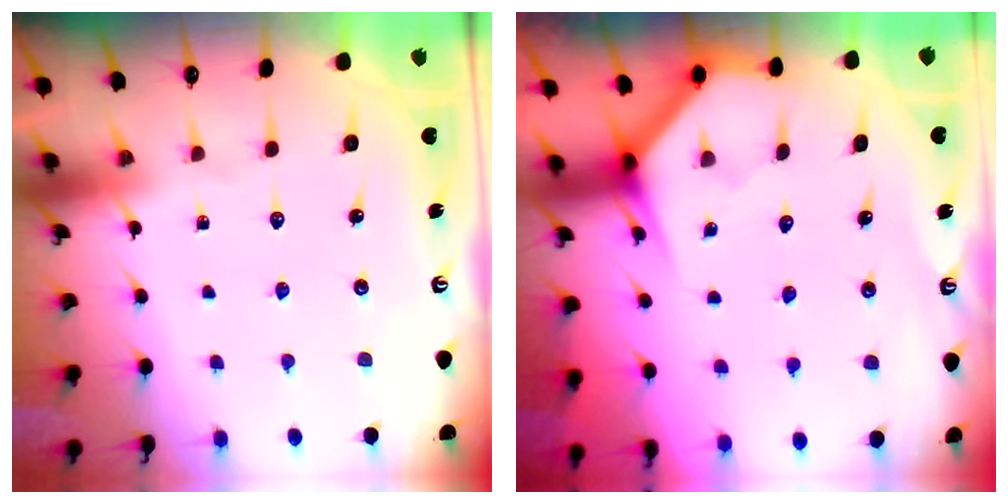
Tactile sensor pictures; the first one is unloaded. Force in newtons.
{"total": 3.6, "press": 3.6, "slide": 0.1}